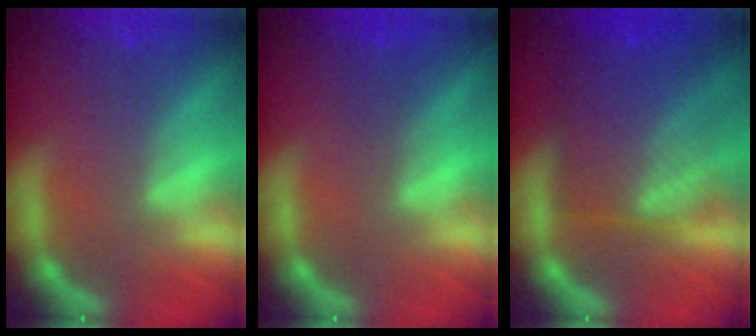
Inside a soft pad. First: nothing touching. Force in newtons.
{"total": 1.4}
{"total": 9.6}